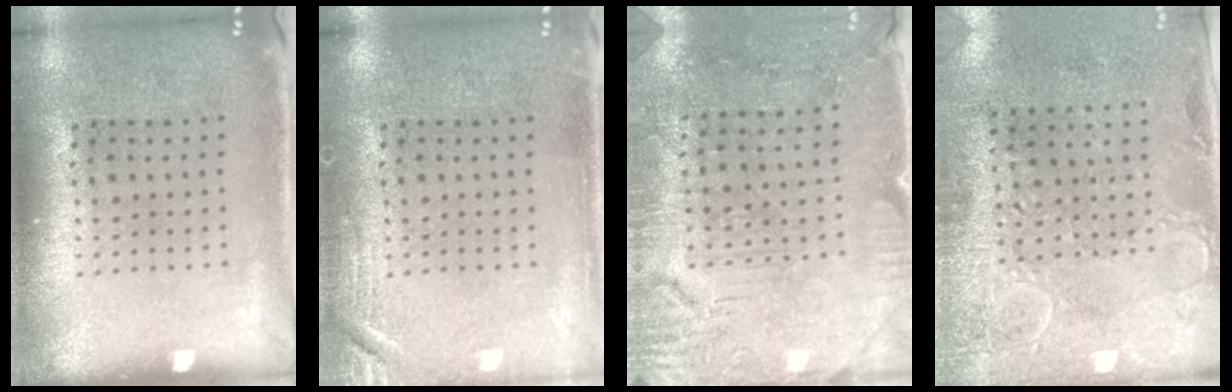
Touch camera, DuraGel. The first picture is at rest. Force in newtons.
{"total": 2.1, "press": 2.0, "slide": 0.4}
{"total": 3.0, "press": 2.8, "slide": 0.9}
{"total": 2.9, "press": 2.3, "slide": 1.8}